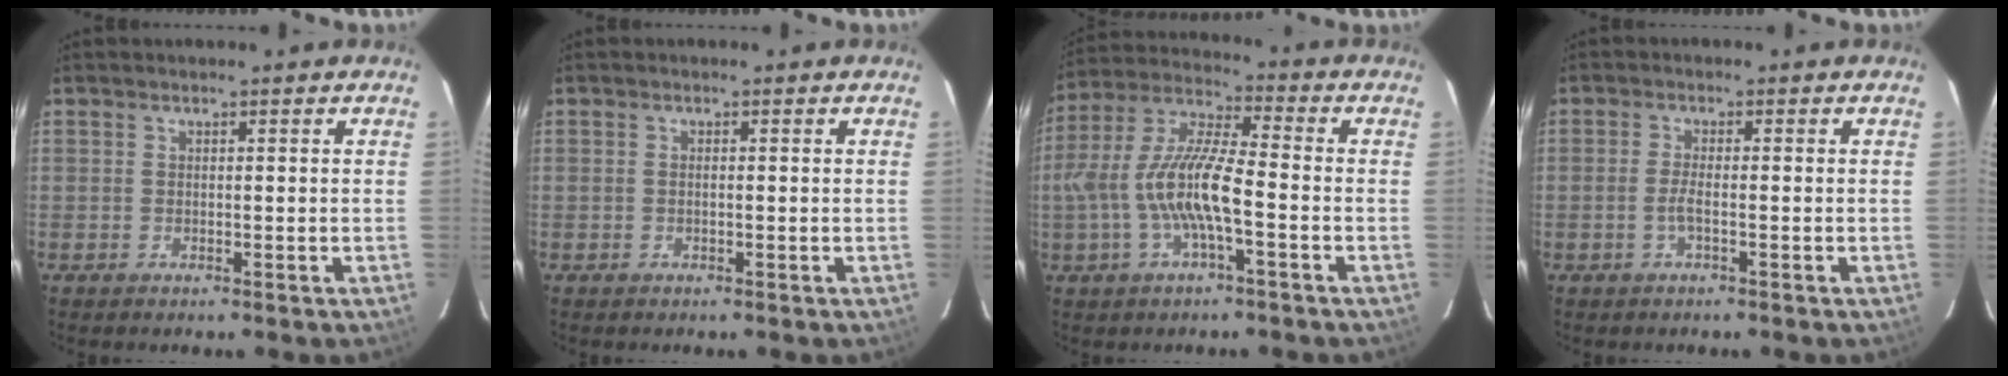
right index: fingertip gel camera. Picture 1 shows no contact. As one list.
[{"total": 0.0}, {"total": 12.5, "force": [-3.2, 2.7, 11.8], "torque": [-0.241, 0.004, -0.057]}, {"total": 2.0, "force": [-0.8, 0.1, 1.8], "torque": [-0.038, 0.002, -0.016]}]